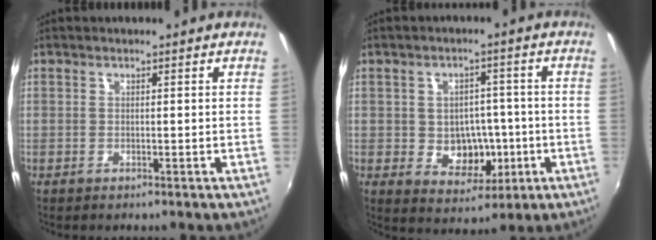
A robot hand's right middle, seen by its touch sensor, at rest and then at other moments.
{"total": 8.4, "force": [-1.6, 6.8, 4.7], "torque": [-0.085, 0.002, -0.006]}